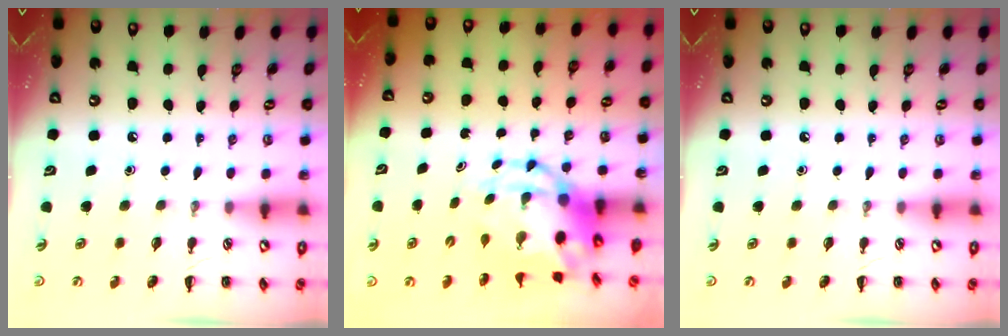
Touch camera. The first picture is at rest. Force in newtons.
{"total": 7.5, "press": 7.2, "slide": 1.8}
{"total": 0.0}